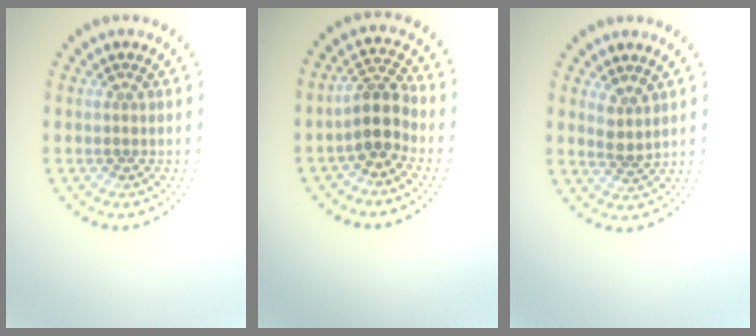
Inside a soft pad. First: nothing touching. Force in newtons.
{"total": 3.4, "press": 2.8, "slide": 1.9}
{"total": 2.0, "press": 1.6, "slide": 1.2}